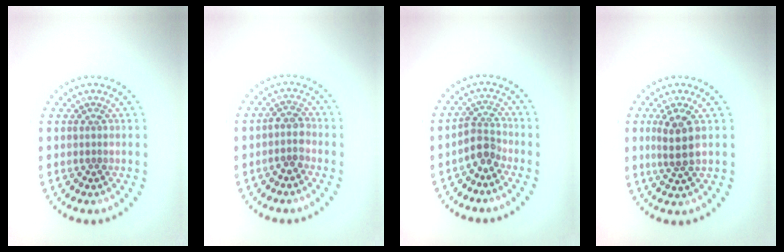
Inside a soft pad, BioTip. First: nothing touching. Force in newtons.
{"total": 2.0, "press": 1.8, "slide": 1.0}
{"total": 2.3, "press": 1.8, "slide": 1.5}
{"total": 2.9, "press": 2.5, "slide": 1.4}